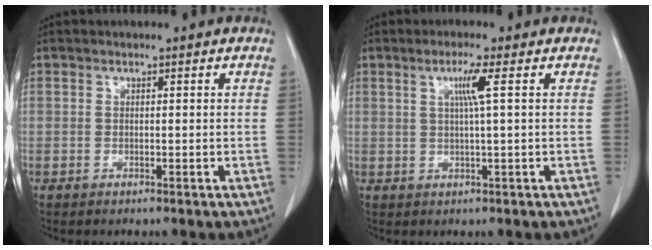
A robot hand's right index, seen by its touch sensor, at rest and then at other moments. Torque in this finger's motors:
{"motor_torque": [0.39, -0.04, 0.09, 0.06]}